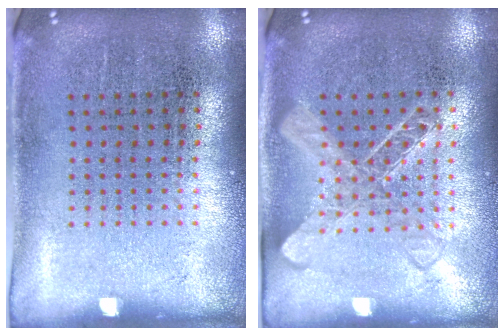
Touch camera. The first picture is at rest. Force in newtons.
{"total": 1.4, "press": 1.4, "slide": 0.4}